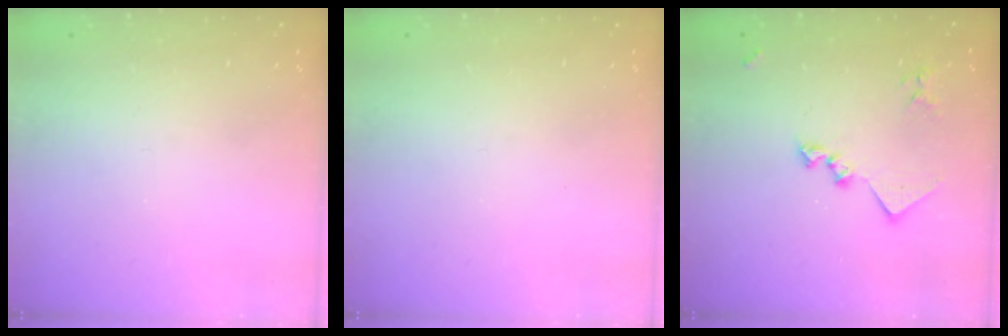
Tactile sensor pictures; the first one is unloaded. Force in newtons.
{"total": 0.0}
{"total": 12.7, "press": 12.7, "slide": 0.6}